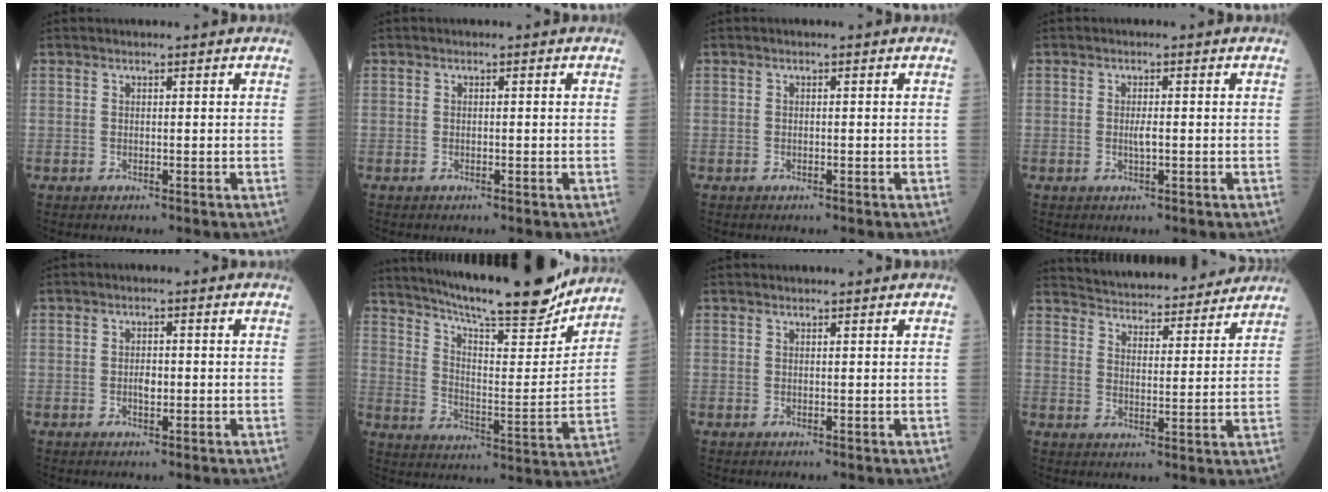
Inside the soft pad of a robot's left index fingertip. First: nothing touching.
{"total": 0.0}
{"total": 0.0}
{"total": 1.3, "force": [-0.4, 0.1, 1.3], "torque": [-0.025, -0.005, -0.008]}
{"total": 1.6, "force": [-0.5, 0.7, 1.3], "torque": [-0.023, -0.001, -0.010]}
{"total": 21.9, "force": [19.4, 2.2, 9.9], "torque": [-0.169, -0.025, 0.281]}
{"total": 1.2, "force": [1.2, 0.1, 0.2], "torque": [-0.004, 0.006, 0.016]}
{"total": 18.5, "force": [17.6, 3.1, 4.7], "torque": [-0.066, 0.003, 0.235]}